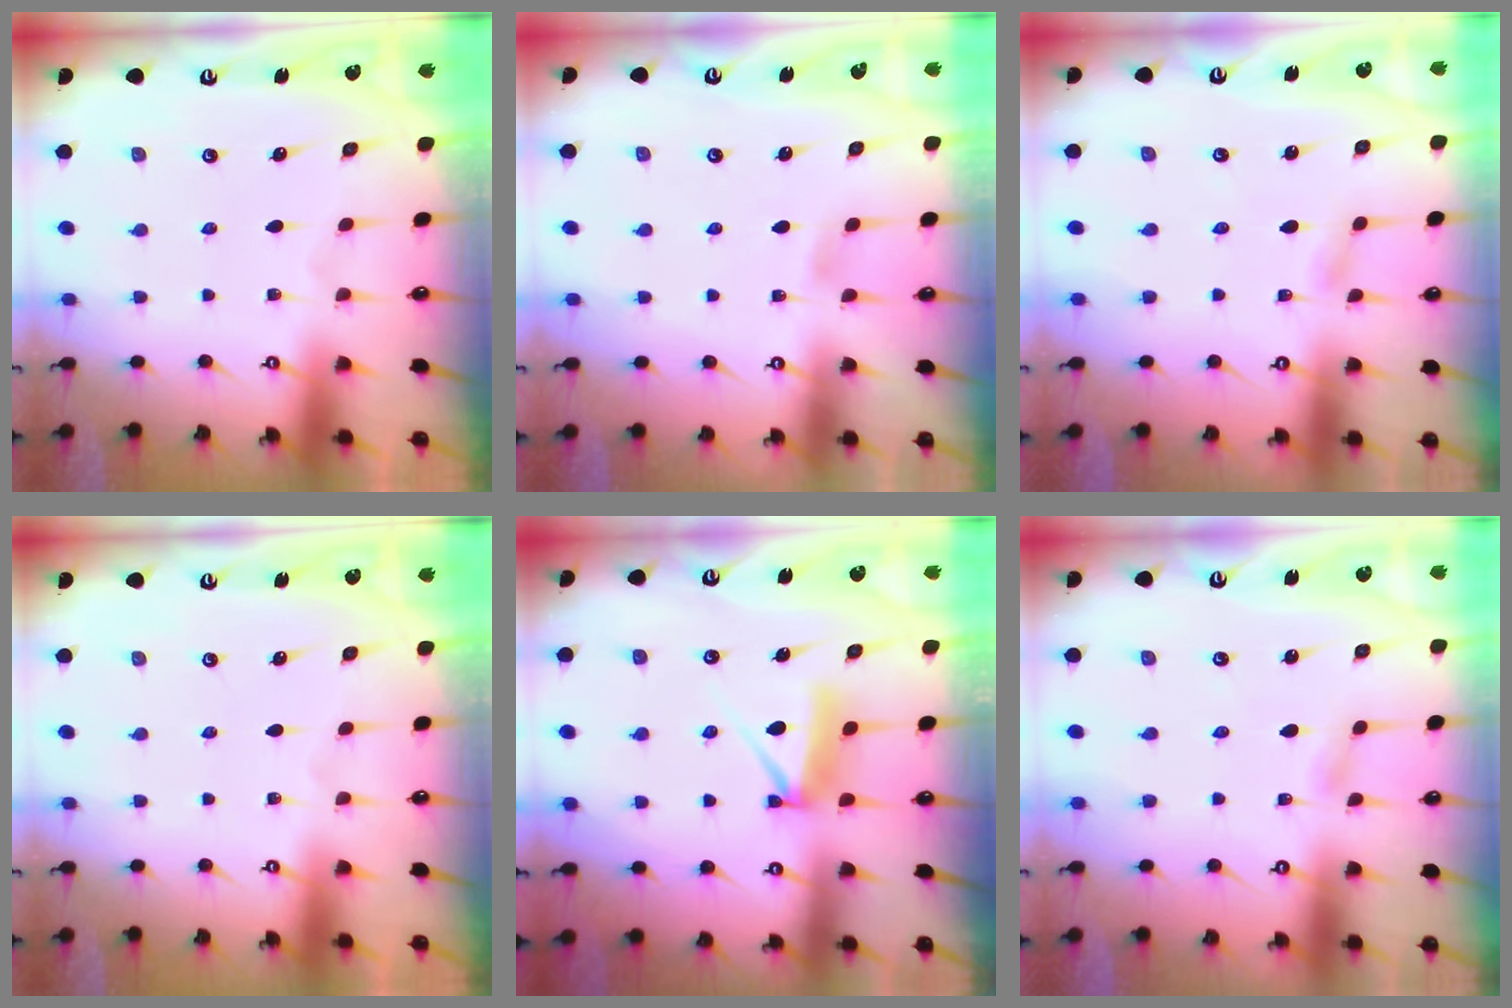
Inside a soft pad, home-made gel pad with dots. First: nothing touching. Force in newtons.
{"total": 2.9, "press": 2.9, "slide": 0.5}
{"total": 3.5, "press": 3.5, "slide": 0.5}
{"total": 0.0}
{"total": 7.8, "press": 7.8, "slide": 0.7}
{"total": 3.5, "press": 3.5, "slide": 0.5}